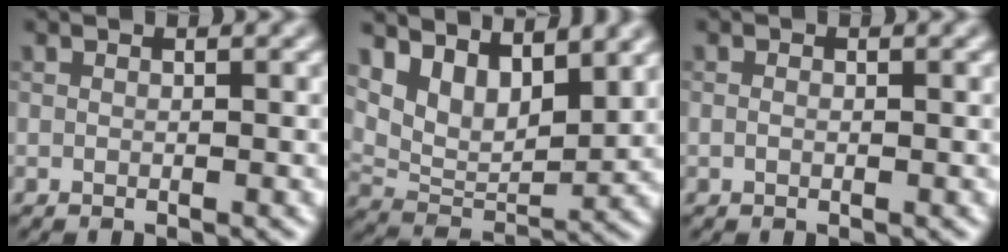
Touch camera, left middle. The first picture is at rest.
{"total": 6.4, "force": [4.1, 3.2, 3.9], "torque": [-0.073, -0.012, 0.076]}
{"total": 0.6, "force": [-0.1, 0.4, 0.4], "torque": [-0.010, 0.000, -0.001]}